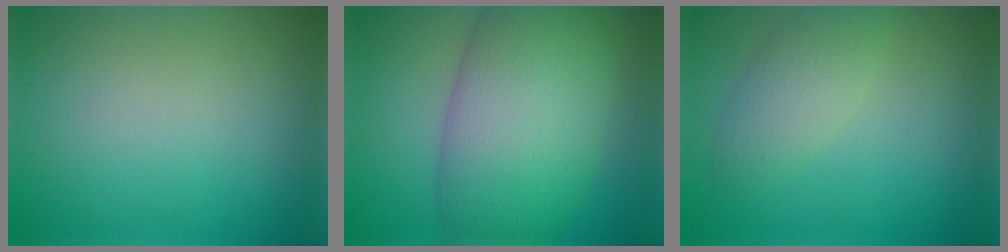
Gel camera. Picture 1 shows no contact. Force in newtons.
{"total": 11.1, "press": 11.1, "slide": 0.3}
{"total": 3.0, "press": 3.0, "slide": 0.1}